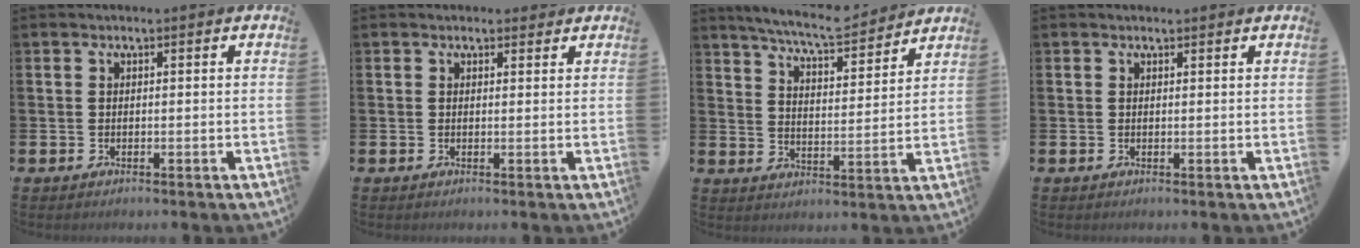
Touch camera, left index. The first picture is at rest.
{"total": 1.1, "force": [0.9, 0.7, 0.1], "torque": [0.003, 0.005, 0.015]}
{"total": 7.2, "force": [6.9, 0.5, 1.9], "torque": [-0.058, -0.040, 0.122]}
{"total": 0.6, "force": [0.5, 0.2, 0.2], "torque": [0.004, -0.001, 0.007]}